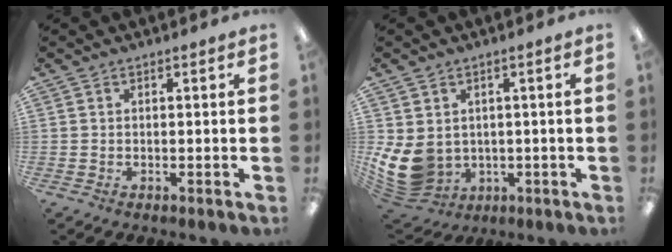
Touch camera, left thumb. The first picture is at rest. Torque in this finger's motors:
{"motor_torque": [-0.28, 0.95, 1.30, -0.41, 0.12]}